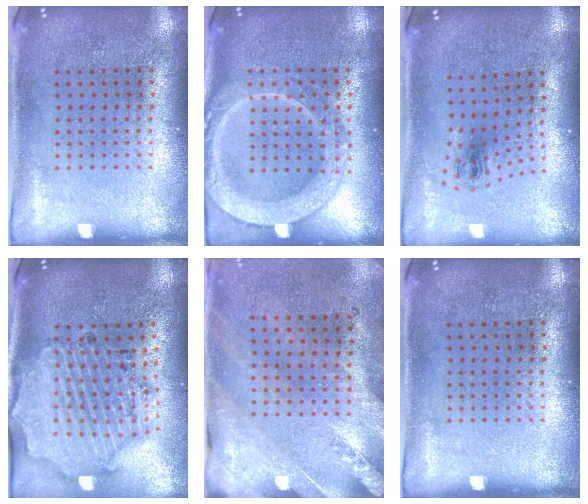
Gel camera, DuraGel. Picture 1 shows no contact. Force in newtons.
{"total": 2.2, "press": 2.2, "slide": 0.3}
{"total": 0.8, "press": 0.4, "slide": 0.7}
{"total": 2.1, "press": 2.0, "slide": 0.4}
{"total": 2.5, "press": 2.0, "slide": 1.4}
{"total": 0.0}